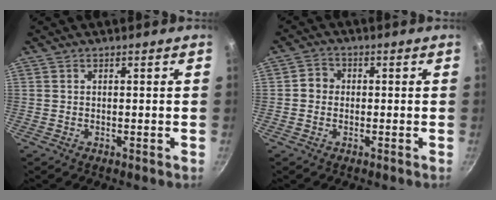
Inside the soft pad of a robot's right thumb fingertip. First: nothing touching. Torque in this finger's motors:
{"motor_torque": [-0.29, 0.56, 0.41, -0.31, -0.02]}